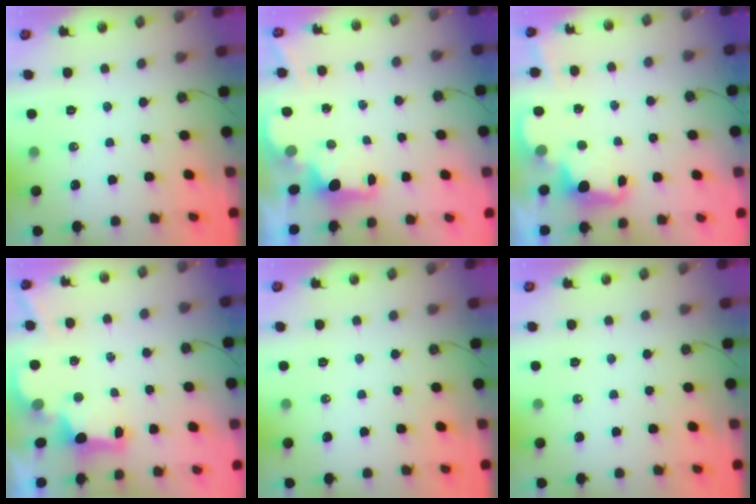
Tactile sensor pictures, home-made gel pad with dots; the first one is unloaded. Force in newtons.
{"total": 1.7, "press": 1.6, "slide": 0.7}
{"total": 2.6, "press": 2.5, "slide": 0.6}
{"total": 2.9, "press": 2.7, "slide": 0.9}
{"total": 0.0}
{"total": 0.0}